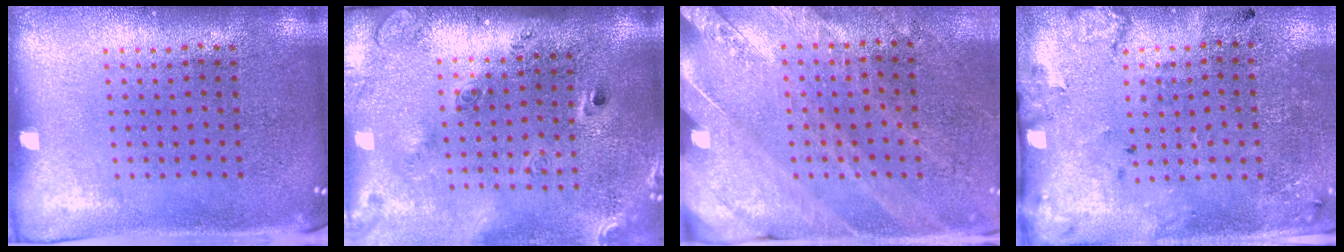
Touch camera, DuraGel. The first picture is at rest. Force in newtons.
{"total": 2.8, "press": 1.9, "slide": 2.0}
{"total": 2.5, "press": 2.3, "slide": 0.8}
{"total": 2.2, "press": 1.4, "slide": 1.7}